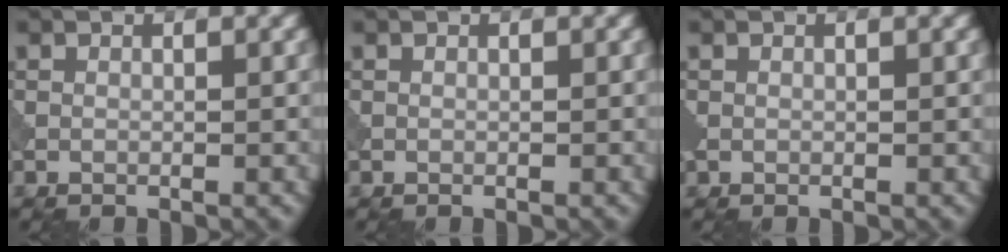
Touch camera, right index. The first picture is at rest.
{"total": 0.0}
{"total": 0.8, "force": [0.0, 0.7, 0.4], "torque": [-0.016, 0.001, 0.000]}